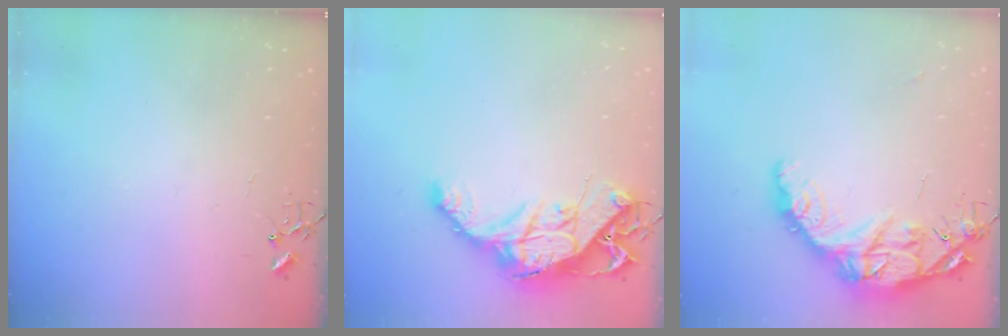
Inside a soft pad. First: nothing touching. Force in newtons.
{"total": 16.1, "press": 16.0, "slide": 1.6}
{"total": 15.2, "press": 15.2, "slide": 1.2}